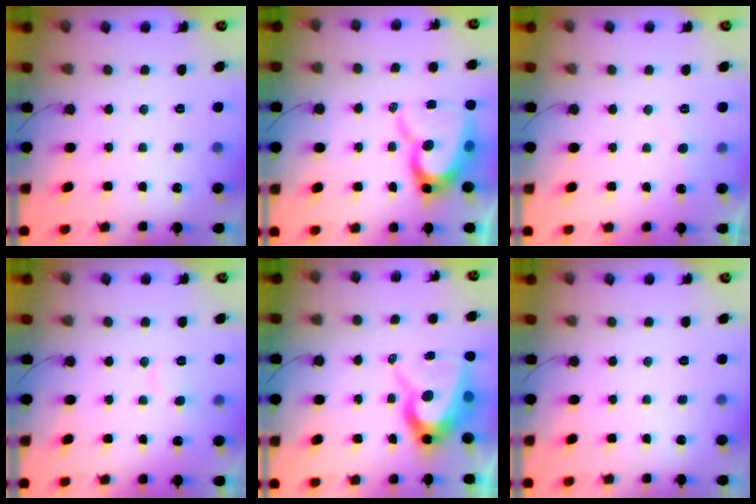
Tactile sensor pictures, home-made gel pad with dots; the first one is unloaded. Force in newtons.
{"total": 13.9, "press": 13.9, "slide": 1.3}
{"total": 5.1, "press": 5.1, "slide": 0.4}
{"total": 6.8, "press": 6.8, "slide": 0.5}
{"total": 11.7, "press": 11.6, "slide": 1.2}
{"total": 0.0}